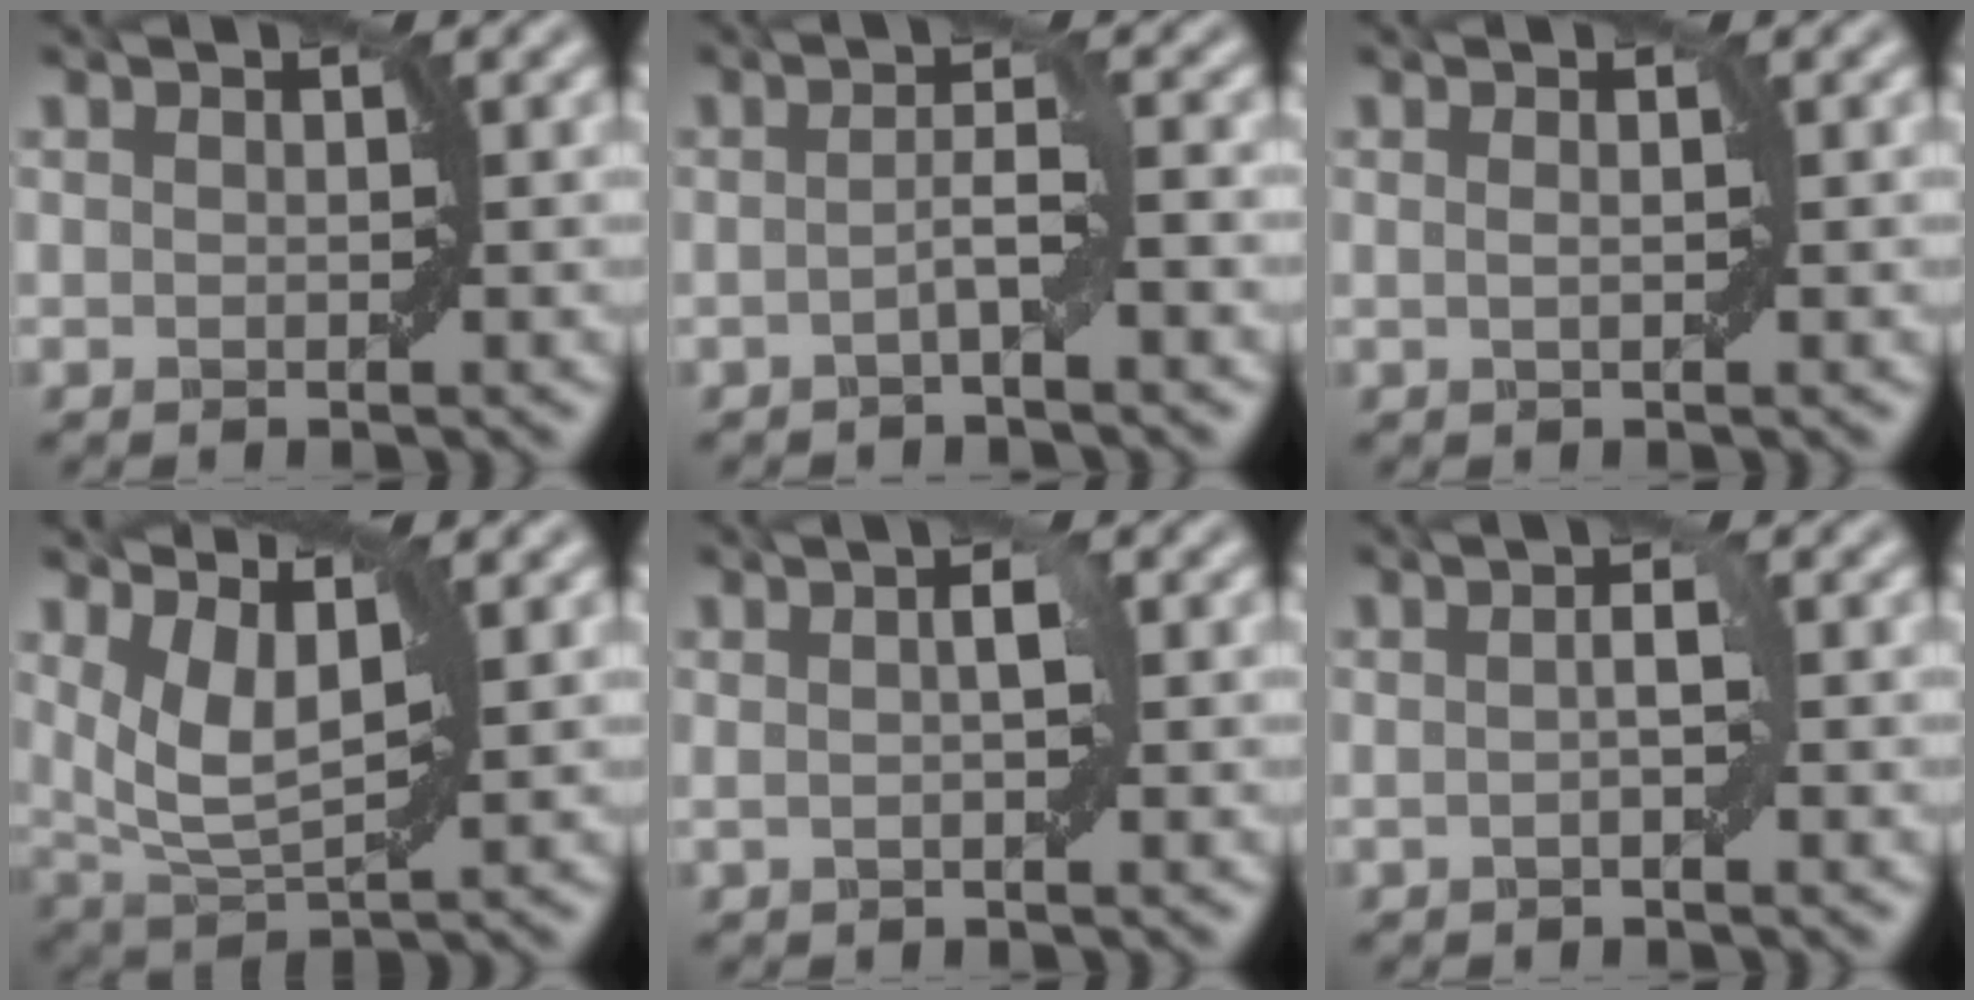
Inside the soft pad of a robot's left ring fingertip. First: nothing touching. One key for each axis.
{"total": 2.4, "fx": -0.7, "fy": 0.0, "fz": 2.2, "tx": -0.041, "ty": 0.007, "tz": -0.017}
{"total": 0.6, "fx": 0.1, "fy": 0.0, "fz": 0.6, "tx": -0.011, "ty": 0.004, "tz": 0.002}
{"total": 4.6, "fx": 2.4, "fy": 1.9, "fz": 3.5, "tx": -0.080, "ty": -0.007, "tz": 0.052}
{"total": 2.0, "fx": 0.4, "fy": 0.2, "fz": 1.9, "tx": -0.025, "ty": 0.005, "tz": 0.003}
{"total": 1.6, "fx": 0.0, "fy": 0.1, "fz": 1.6, "tx": -0.028, "ty": 0.005, "tz": 0.000}